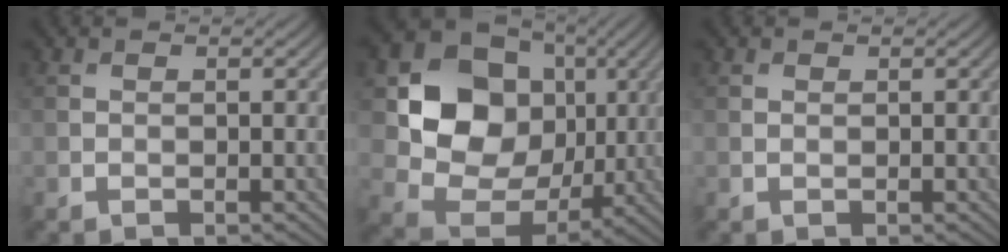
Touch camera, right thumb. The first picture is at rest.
{"total": 14.1, "force": [2.5, 11.6, 7.6], "torque": [-0.149, -0.009, 0.035]}
{"total": 0.0}